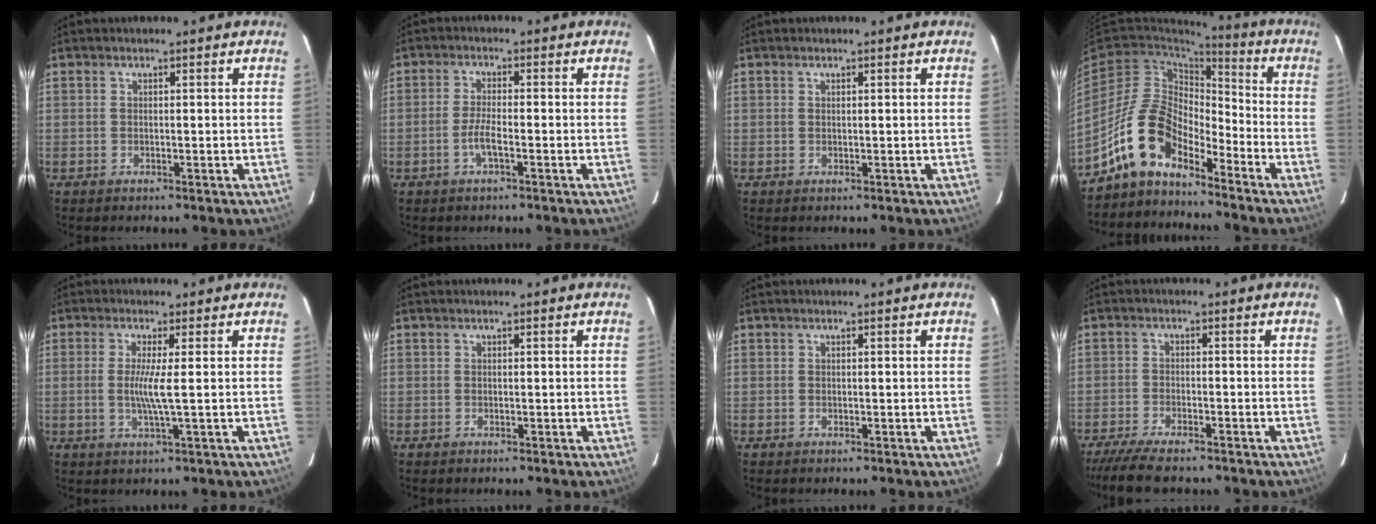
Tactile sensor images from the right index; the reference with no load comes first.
{"total": 3.4, "force": [-1.6, 0.4, 3.0], "torque": [-0.065, 0.000, -0.032]}
{"total": 0.0}
{"total": 12.6, "force": [-9.1, 5.6, 6.7], "torque": [-0.129, 0.018, -0.184]}
{"total": 4.4, "force": [0.0, -0.6, 4.3], "torque": [-0.087, -0.008, -0.005]}
{"total": 0.0}
{"total": 0.0}
{"total": 8.7, "force": [-7.5, 1.5, 4.2], "torque": [-0.105, -0.029, -0.133]}